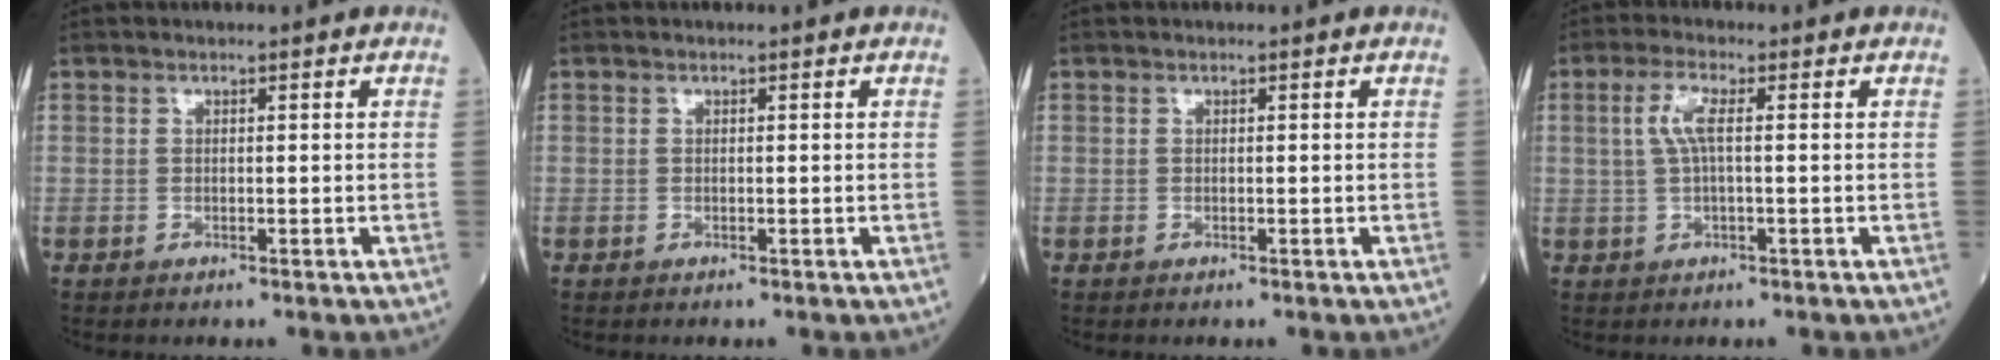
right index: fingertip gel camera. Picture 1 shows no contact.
{"total": 0.0}
{"total": 0.0}
{"total": 3.8, "force": [0.6, 0.7, 3.7], "torque": [-0.083, 0.011, 0.013]}